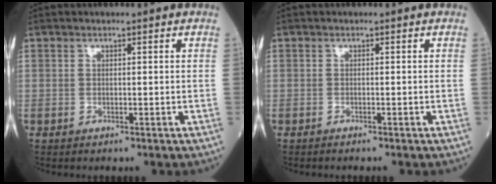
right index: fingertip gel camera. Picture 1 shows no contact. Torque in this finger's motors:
{"motor_torque": [-0.08, -0.09, 0.09, -0.01]}